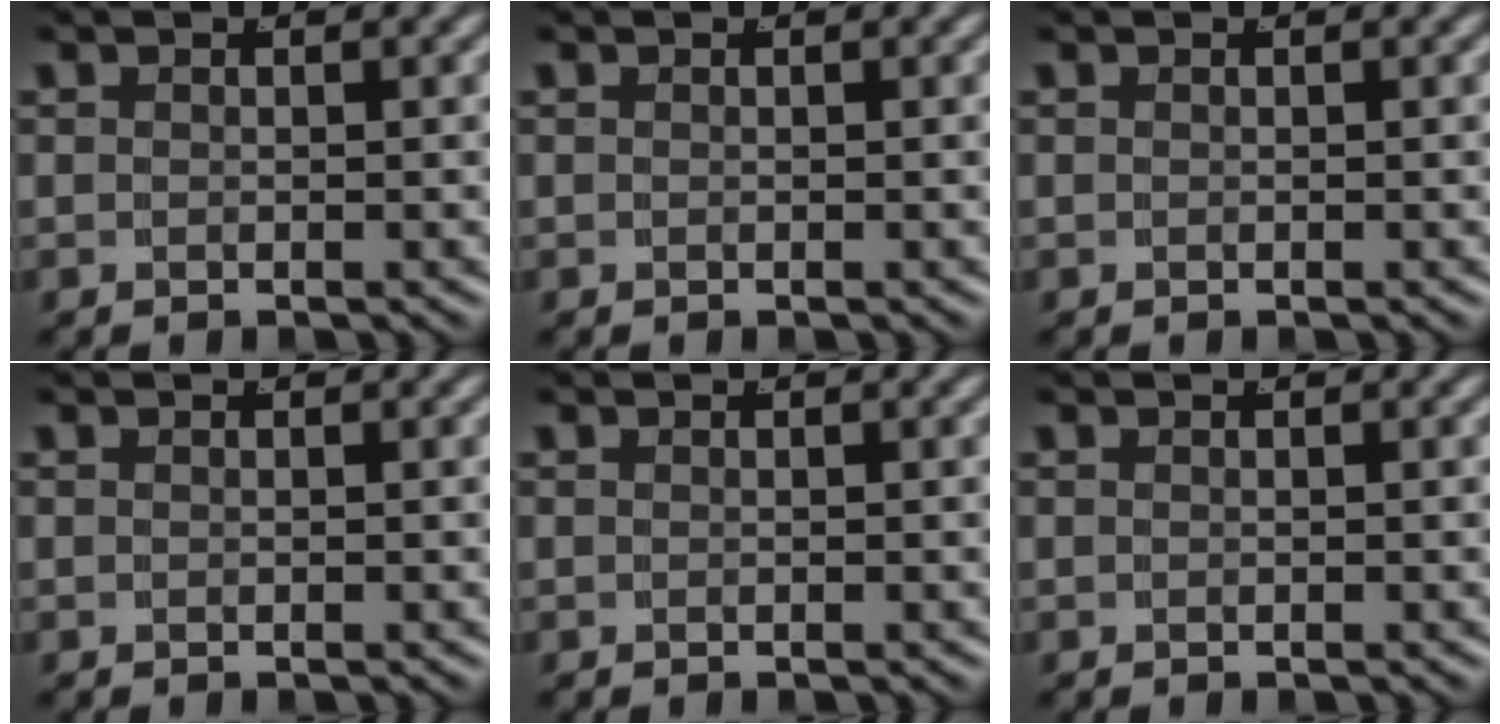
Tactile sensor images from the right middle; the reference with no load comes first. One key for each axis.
{"total": 0.0}
{"total": 0.0}
{"total": 0.0}
{"total": 0.0}
{"total": 0.0}